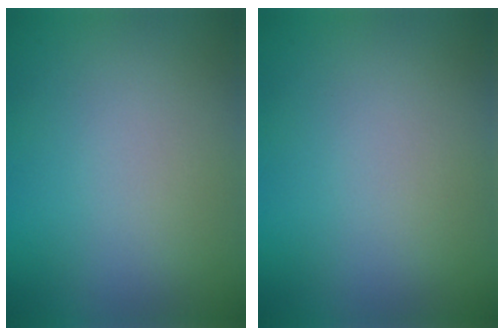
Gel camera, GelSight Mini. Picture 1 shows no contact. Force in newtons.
{"total": 0.0}